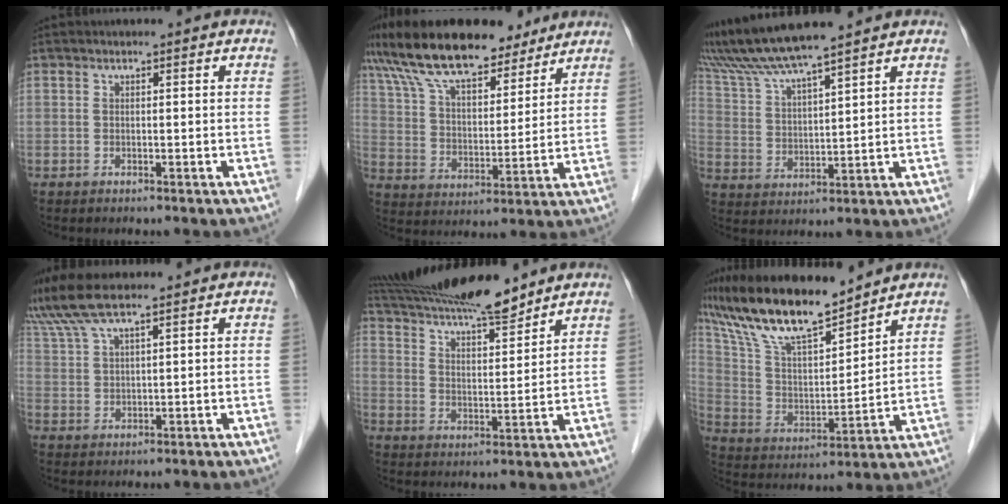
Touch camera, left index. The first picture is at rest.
{"total": 20.4, "force": [16.0, 6.8, 10.5], "torque": [-0.199, 0.052, 0.267]}
{"total": 11.1, "force": [9.8, -0.8, 5.2], "torque": [-0.108, 0.023, 0.187]}
{"total": 8.2, "force": [7.0, 0.5, 4.4], "torque": [-0.092, 0.030, 0.133]}
{"total": 16.5, "force": [14.6, 1.4, 7.5], "torque": [-0.133, 0.012, 0.247]}
{"total": 16.0, "force": [13.5, 2.5, 8.3], "torque": [-0.166, 0.006, 0.256]}